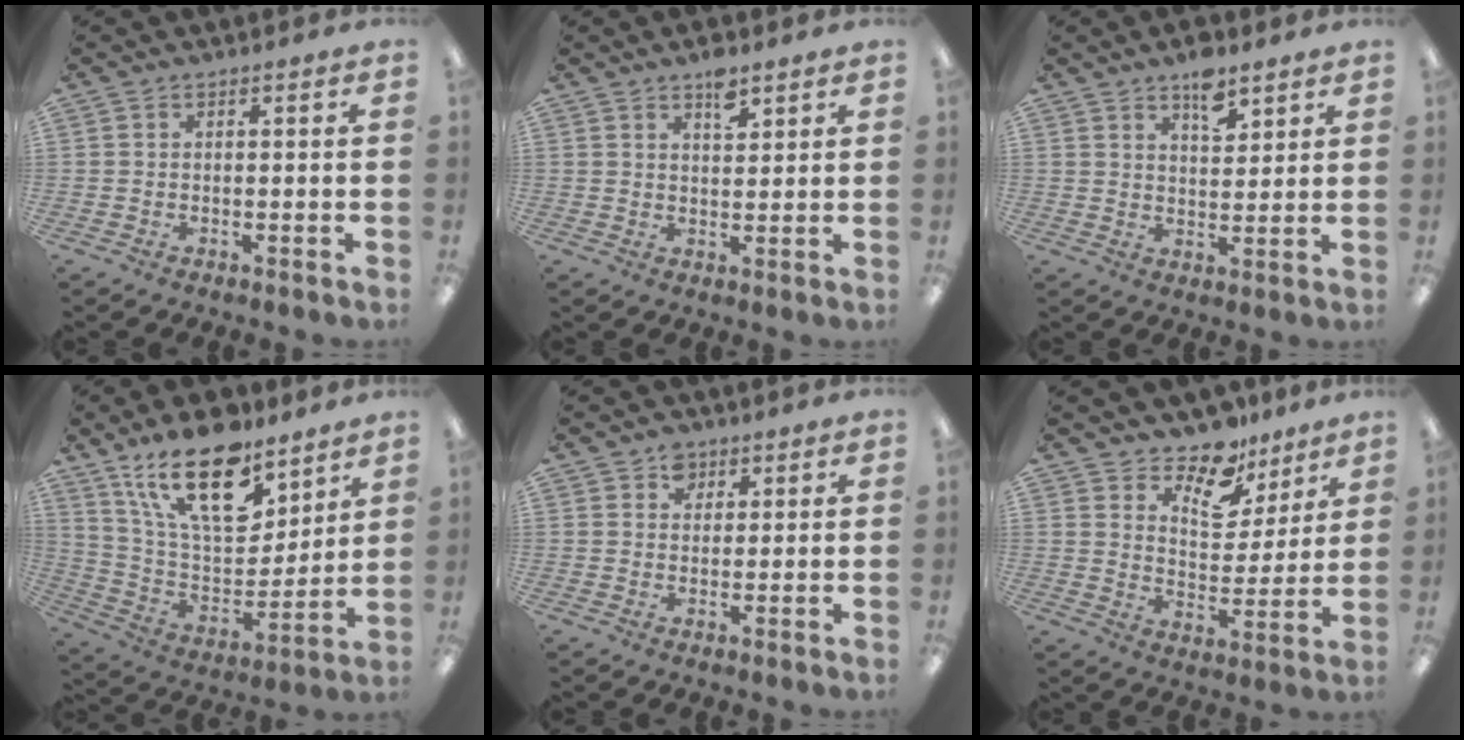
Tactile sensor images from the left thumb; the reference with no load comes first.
{"total": 4.8, "force": [3.4, 2.1, 2.7], "torque": [-0.028, -0.020, 0.055]}
{"total": 6.8, "force": [4.9, 3.2, 3.5], "torque": [-0.042, -0.027, 0.083]}
{"total": 21.4, "force": [13.8, 9.8, 13.2], "torque": [-0.243, -0.076, 0.244]}
{"total": 4.0, "force": [2.4, 3.0, 1.2], "torque": [-0.007, -0.003, 0.041]}
{"total": 12.0, "force": [9.6, 5.8, 4.2], "torque": [-0.075, -0.069, 0.178]}